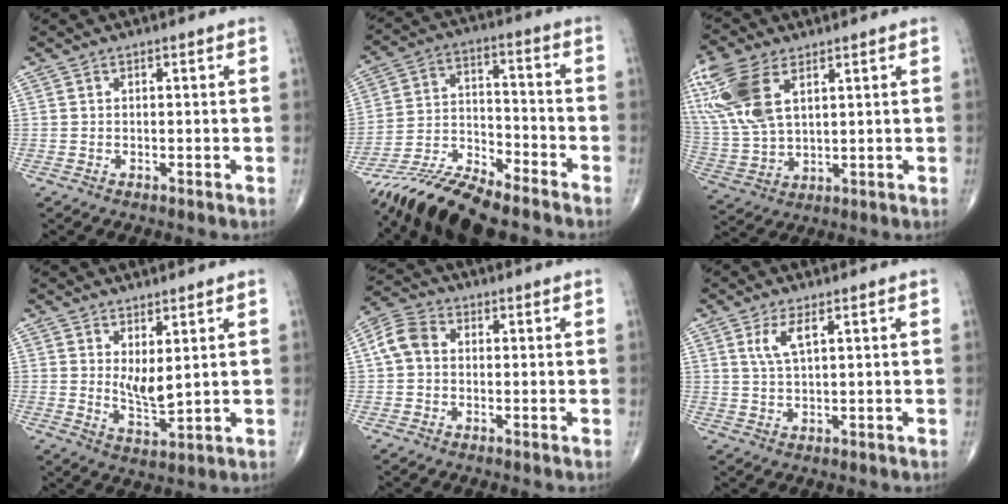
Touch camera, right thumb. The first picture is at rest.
{"total": 13.4, "force": [-11.8, 3.2, 5.6], "torque": [-0.094, 0.068, -0.217]}
{"total": 15.8, "force": [6.7, 8.4, 11.6], "torque": [-0.271, -0.012, 0.137]}
{"total": 5.3, "force": [1.8, 1.9, 4.6], "torque": [-0.076, -0.027, 0.041]}
{"total": 5.6, "force": [0.4, 4.3, 3.6], "torque": [-0.072, 0.018, 0.000]}
{"total": 4.1, "force": [1.8, 1.2, 3.5], "torque": [-0.074, -0.004, 0.041]}